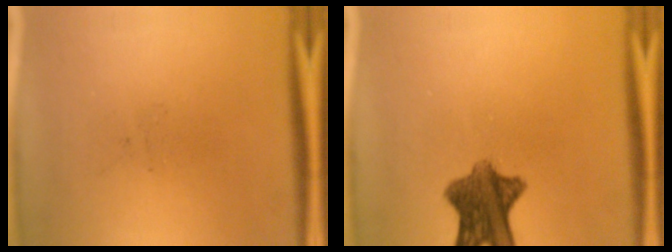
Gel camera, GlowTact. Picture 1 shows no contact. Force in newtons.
{"total": 8.4}